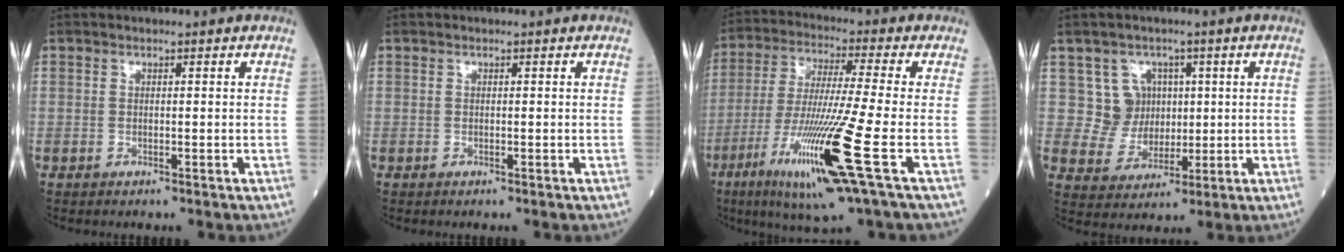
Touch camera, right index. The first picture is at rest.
{"total": 0.0}
{"total": 15.9, "force": [-6.2, -1.3, 14.5], "torque": [-0.300, -0.040, -0.116]}
{"total": 5.9, "force": [1.7, 5.7, 0.4], "torque": [-0.003, 0.013, 0.038]}